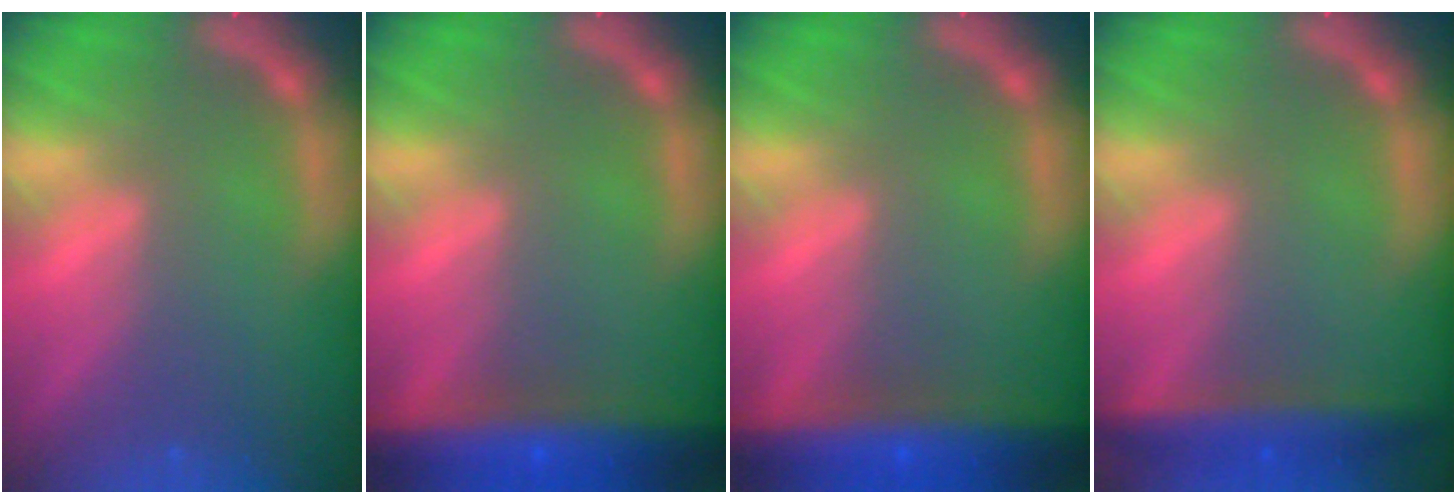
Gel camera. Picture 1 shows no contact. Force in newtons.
{"total": 10.0}
{"total": 10.0}
{"total": 5.0}